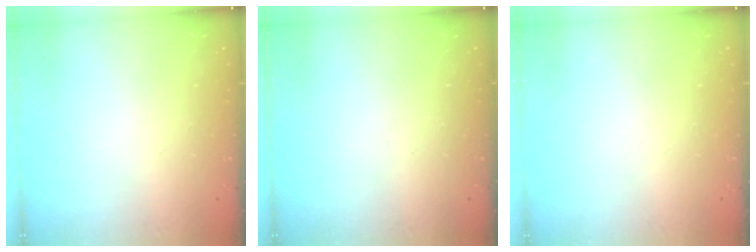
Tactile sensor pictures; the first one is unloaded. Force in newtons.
{"total": 0.0}
{"total": 0.0}